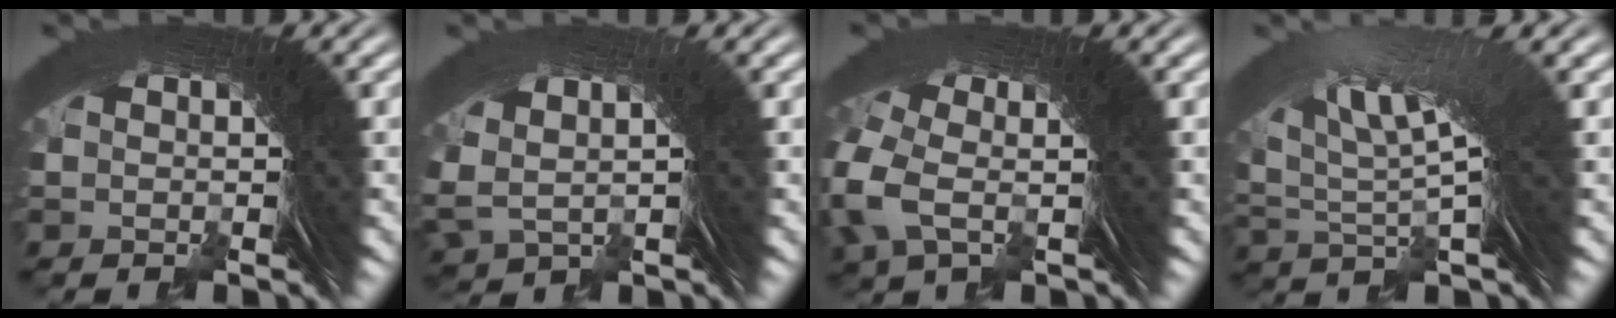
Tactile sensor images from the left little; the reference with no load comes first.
{"total": 3.6, "force": [1.5, 2.2, 2.4], "torque": [-0.060, -0.003, 0.038]}
{"total": 3.8, "force": [0.4, 2.3, 3.1], "torque": [-0.084, -0.009, 0.010]}
{"total": 6.9, "force": [3.4, 2.0, 5.7], "torque": [-0.090, 0.014, 0.055]}